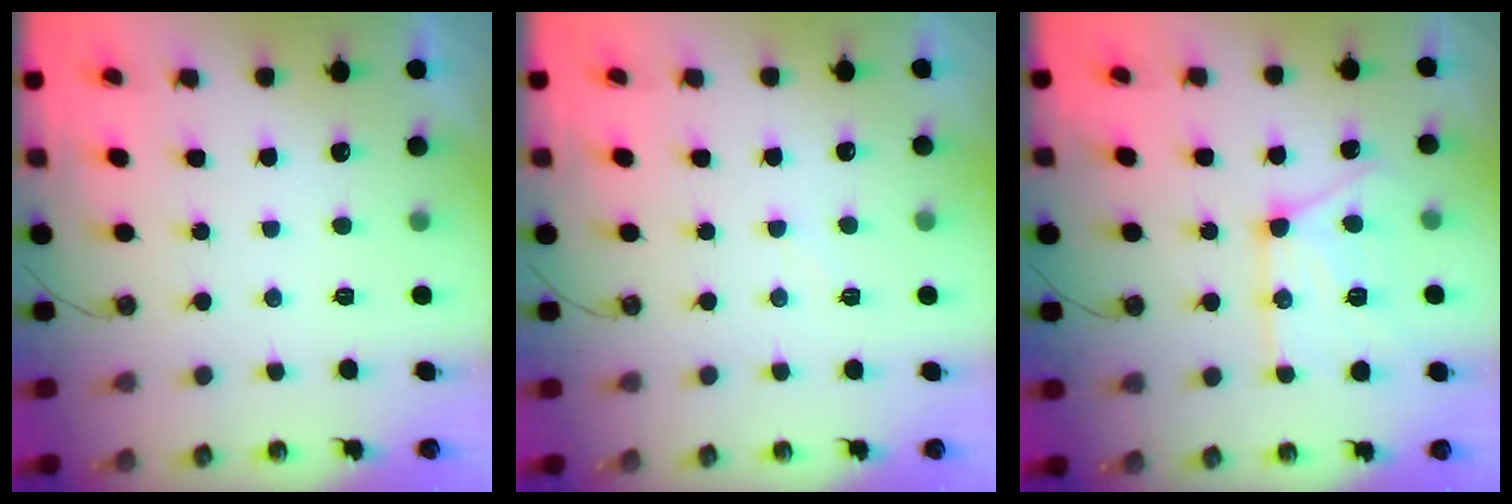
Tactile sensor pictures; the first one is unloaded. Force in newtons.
{"total": 3.3, "press": 3.2, "slide": 0.5}
{"total": 14.4, "press": 14.4, "slide": 0.7}